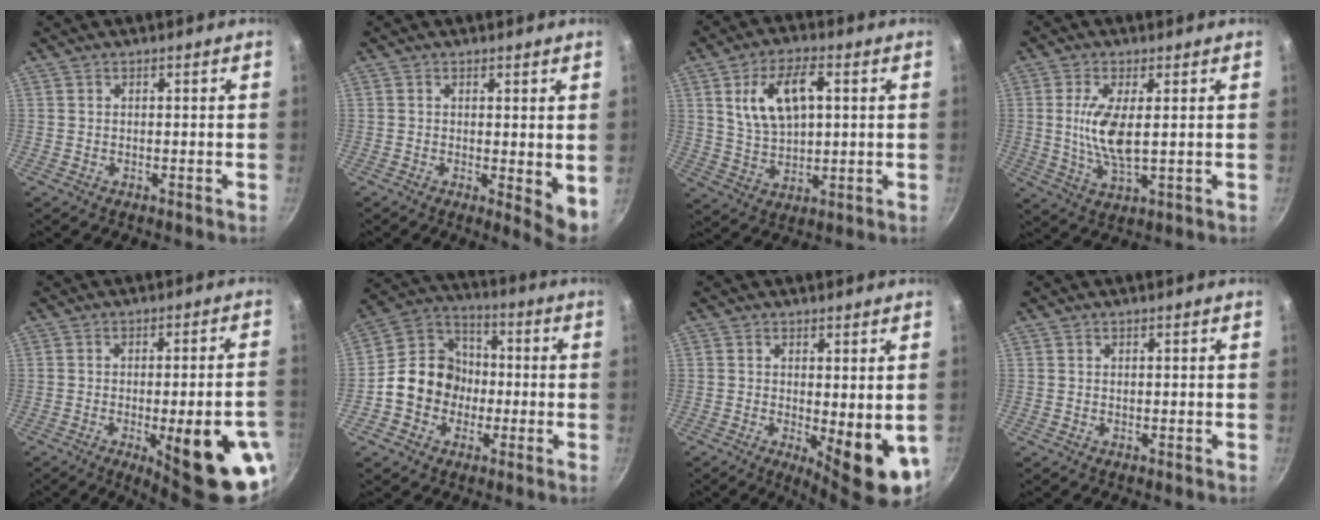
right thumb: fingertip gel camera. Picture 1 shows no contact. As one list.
[{"total": 5.0, "force": [0.5, 1.7, 4.6], "torque": [-0.060, -0.012, 0.007]}, {"total": 11.8, "force": [3.2, 6.2, 9.5], "torque": [-0.159, -0.001, 0.064]}, {"total": 8.5, "force": [0.9, 2.9, 7.9], "torque": [-0.163, -0.009, 0.021]}, {"total": 18.5, "force": [-6.4, 5.0, 16.6], "torque": [-0.188, 0.013, -0.073]}, {"total": 12.5, "force": [-2.3, 10.9, 5.7], "torque": [-0.057, 0.040, -0.059]}, {"total": 10.0, "force": [-1.2, 3.3, 9.4], "torque": [-0.108, -0.011, -0.004]}, {"total": 0.0}]